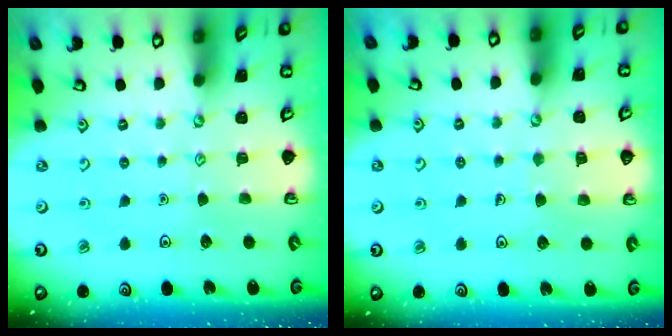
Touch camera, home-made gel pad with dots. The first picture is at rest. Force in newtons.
{"total": 4.5, "press": 4.5, "slide": 0.3}